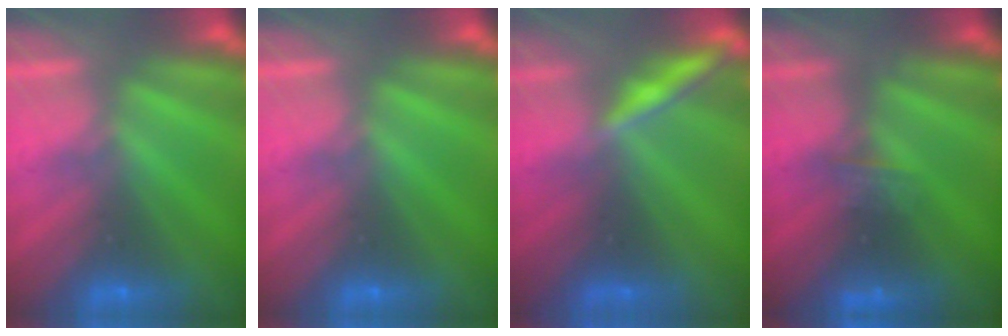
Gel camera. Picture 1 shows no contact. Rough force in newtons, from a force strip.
{"total": 0.0}
{"total": 2.0}
{"total": 2.5}